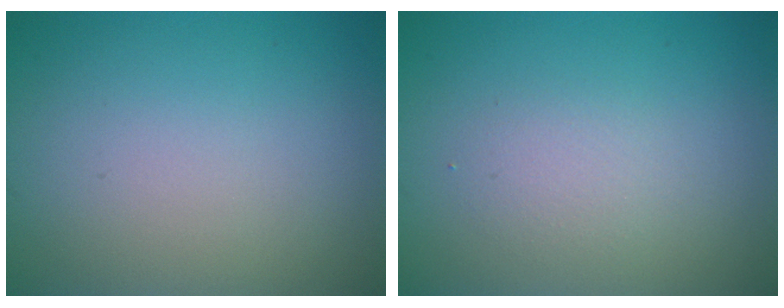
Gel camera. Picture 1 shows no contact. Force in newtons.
{"total": 1.6, "press": 1.6, "slide": 0.1}